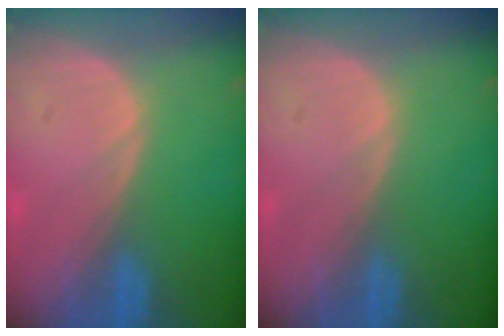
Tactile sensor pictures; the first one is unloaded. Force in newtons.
{"total": 0.0}